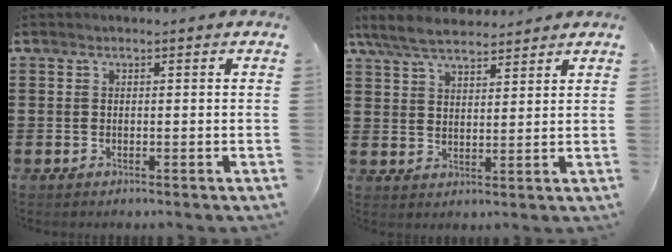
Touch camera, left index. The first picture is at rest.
{"total": 6.4, "force": [5.6, 2.0, 2.6], "torque": [-0.068, -0.006, 0.104]}